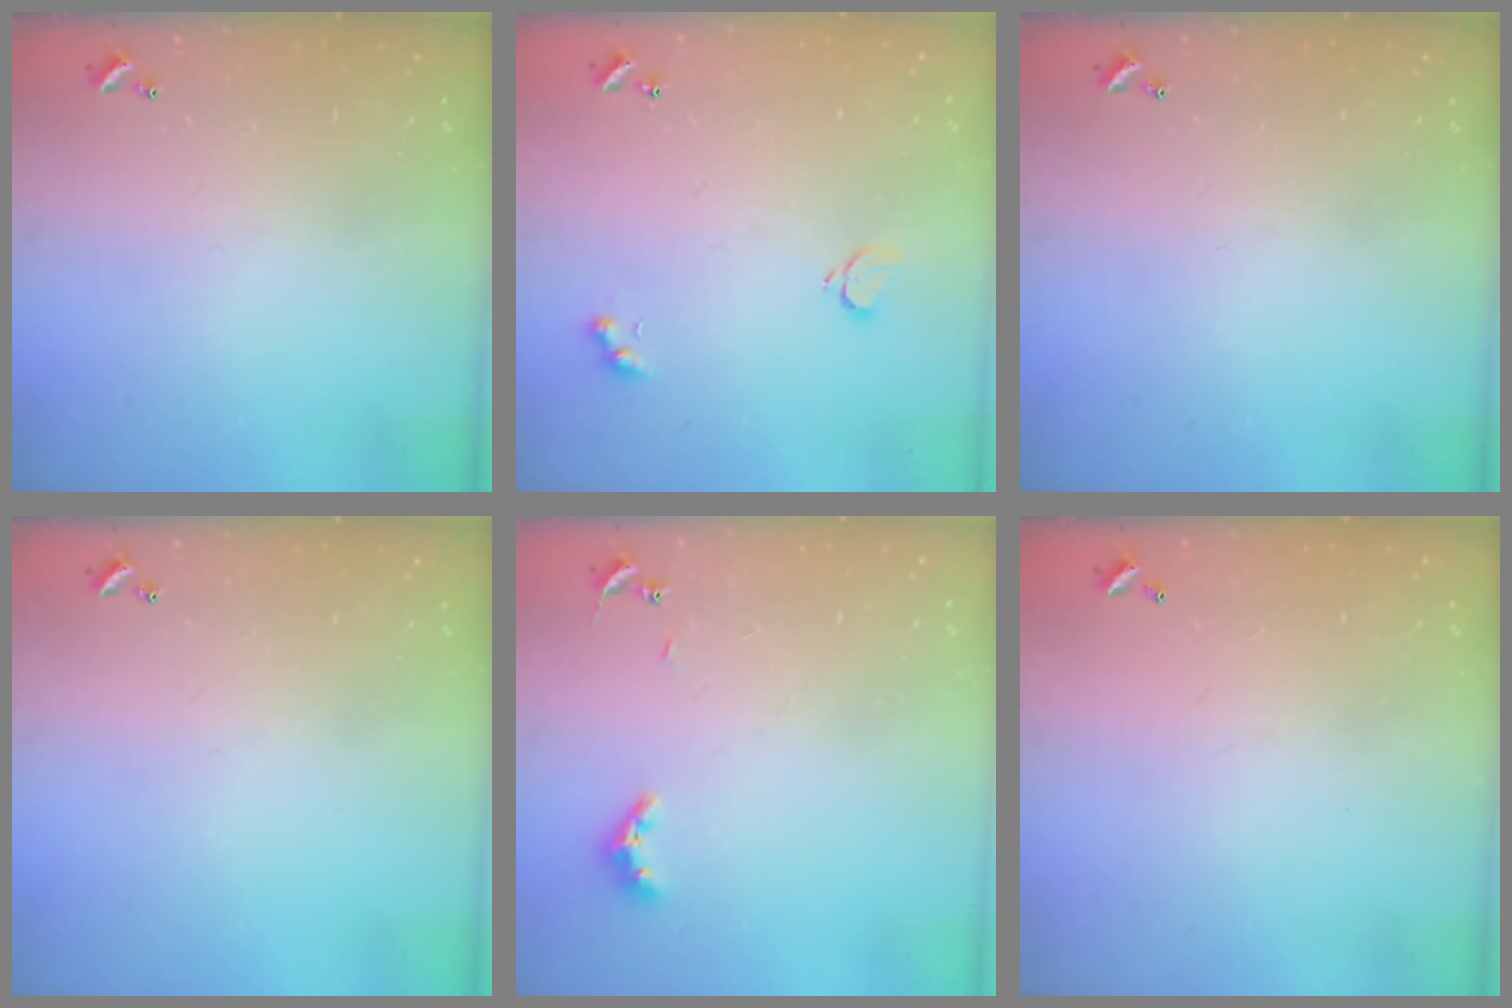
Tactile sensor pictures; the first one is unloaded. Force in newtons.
{"total": 2.1, "press": 2.1, "slide": 0.5}
{"total": 0.0}
{"total": 0.0}
{"total": 5.4, "press": 5.4, "slide": 0.6}
{"total": 2.8, "press": 2.8, "slide": 0.1}